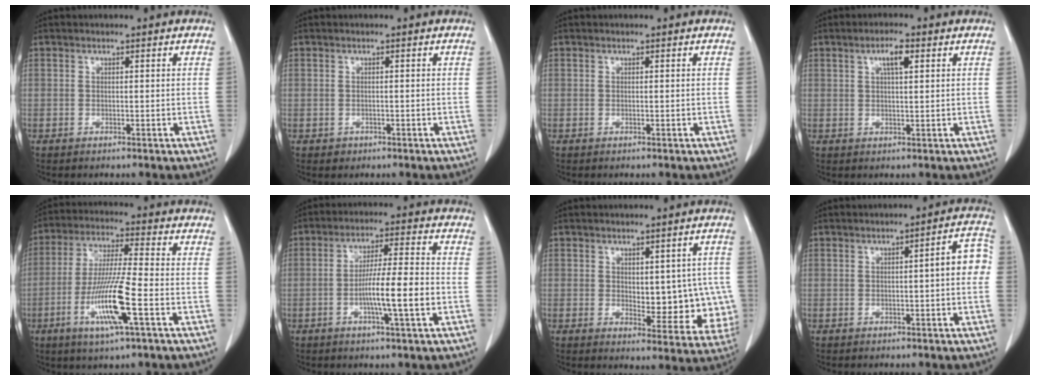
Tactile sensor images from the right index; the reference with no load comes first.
{"total": 1.7, "force": [-0.7, 1.5, 0.4], "torque": [-0.005, 0.003, -0.003]}
{"total": 0.0}
{"total": 3.9, "force": [1.6, 1.0, 3.4], "torque": [-0.066, 0.005, 0.030]}
{"total": 12.6, "force": [-4.4, 0.4, 11.8], "torque": [-0.236, -0.017, -0.083]}
{"total": 9.8, "force": [-2.6, 0.3, 9.4], "torque": [-0.162, 0.004, -0.046]}
{"total": 11.5, "force": [-0.1, 6.3, 9.7], "torque": [-0.121, 0.008, 0.018]}
{"total": 5.9, "force": [0.0, 1.3, 5.8], "torque": [-0.074, 0.027, -0.001]}